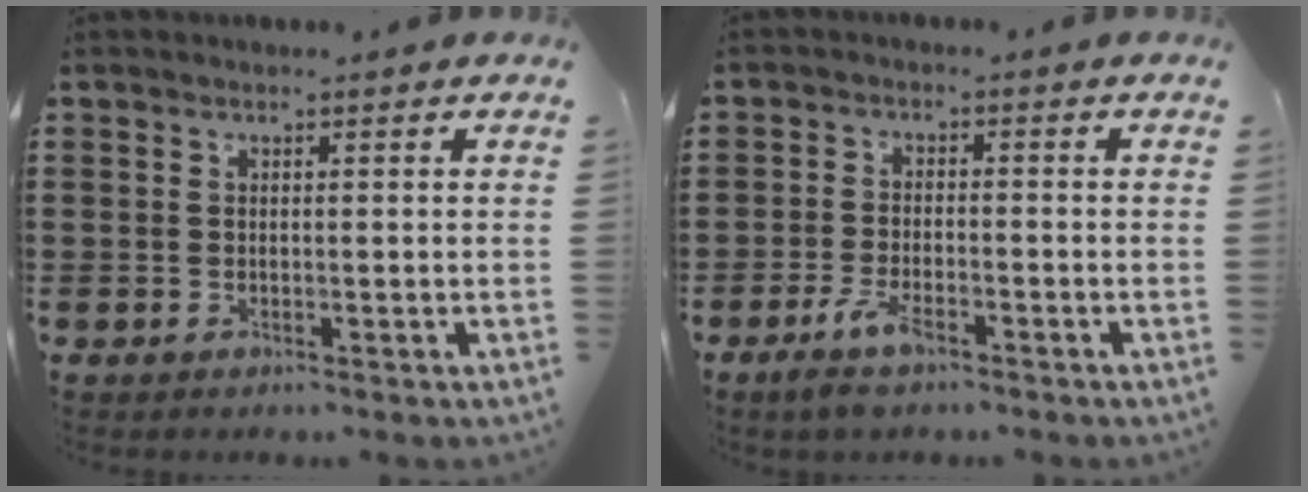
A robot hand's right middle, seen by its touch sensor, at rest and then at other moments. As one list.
[{"total": 4.4, "force": [-2.8, 1.3, 3.1], "torque": [-0.078, -0.007, -0.056]}]